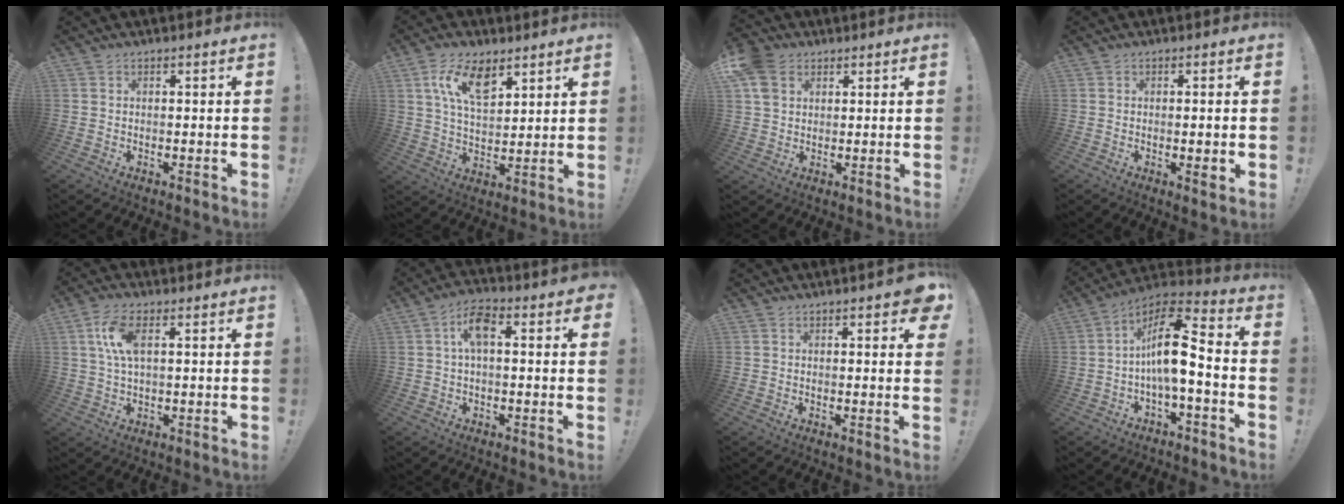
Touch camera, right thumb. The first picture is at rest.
{"total": 12.4, "force": [6.8, 6.1, 8.4], "torque": [-0.149, -0.016, 0.127]}
{"total": 9.8, "force": [4.3, 7.6, 4.4], "torque": [-0.082, -0.010, 0.090]}
{"total": 3.3, "force": [-0.3, 0.2, 3.2], "torque": [-0.039, -0.009, -0.007]}
{"total": 8.4, "force": [2.2, 3.7, 7.2], "torque": [-0.145, -0.002, 0.038]}
{"total": 7.6, "force": [1.3, 3.6, 6.6], "torque": [-0.111, 0.013, 0.023]}
{"total": 2.9, "force": [1.5, 1.1, 2.2], "torque": [-0.016, -0.009, 0.023]}
{"total": 14.8, "force": [-0.6, 5.8, 13.6], "torque": [-0.237, 0.017, -0.010]}